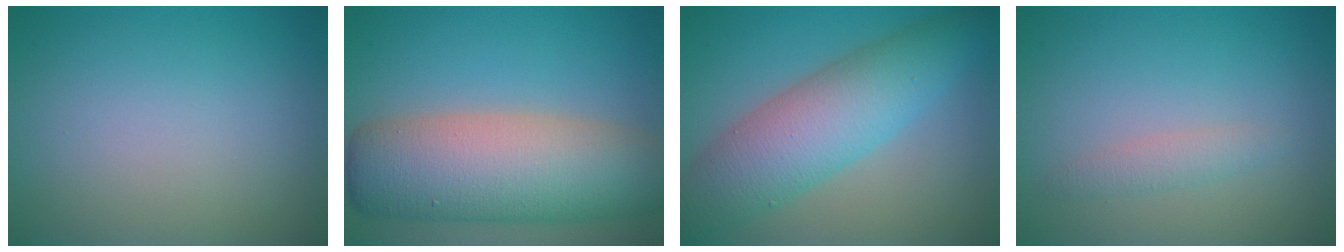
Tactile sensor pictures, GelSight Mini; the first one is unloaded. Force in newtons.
{"total": 11.1, "press": 11.1, "slide": 0.7}
{"total": 7.6, "press": 7.6, "slide": 0.1}
{"total": 1.4, "press": 1.4, "slide": 0.0}